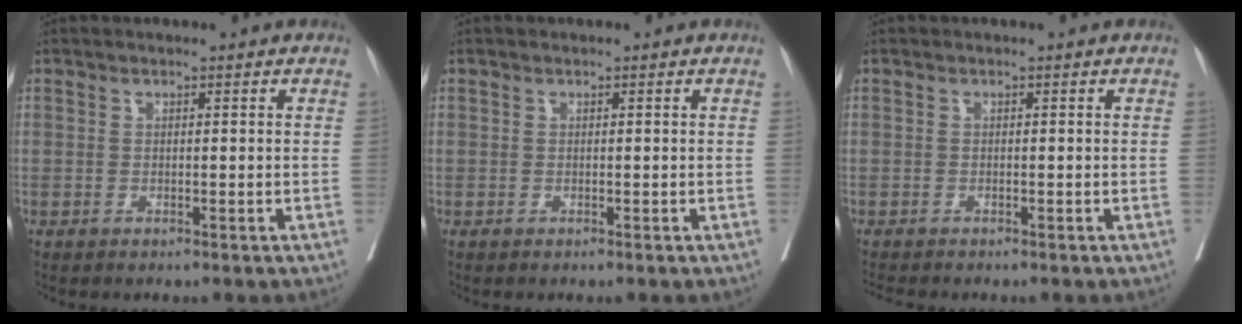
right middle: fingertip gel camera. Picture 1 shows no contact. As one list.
[{"total": 0.0}, {"total": 1.8, "force": [-1.7, -0.1, 0.5], "torque": [-0.011, -0.006, -0.030]}]